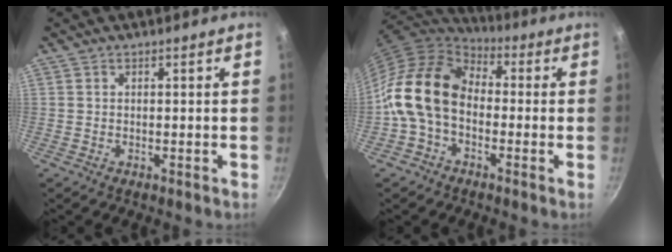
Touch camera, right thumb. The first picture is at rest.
{"total": 14.9, "force": [-1.7, 10.6, 10.3], "torque": [-0.165, 0.039, -0.052]}